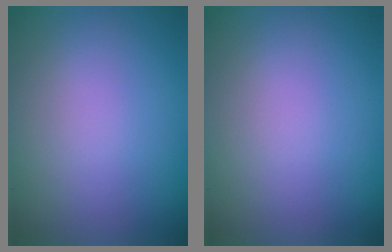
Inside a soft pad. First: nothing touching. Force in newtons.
{"total": 0.0}